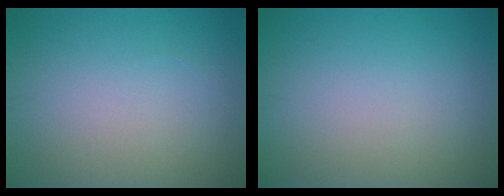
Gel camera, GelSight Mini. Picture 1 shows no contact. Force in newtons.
{"total": 0.0}